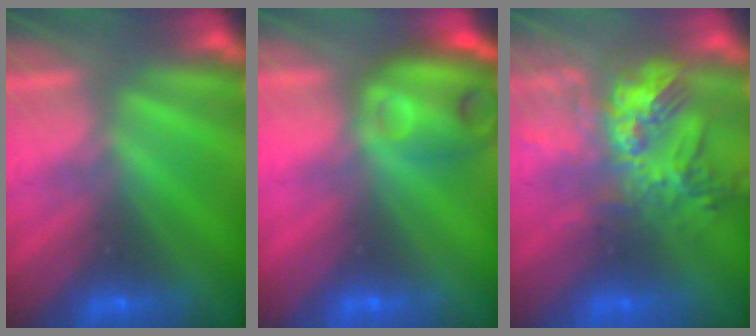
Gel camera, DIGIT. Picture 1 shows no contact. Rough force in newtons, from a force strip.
{"total": 9.4}
{"total": 8.0}